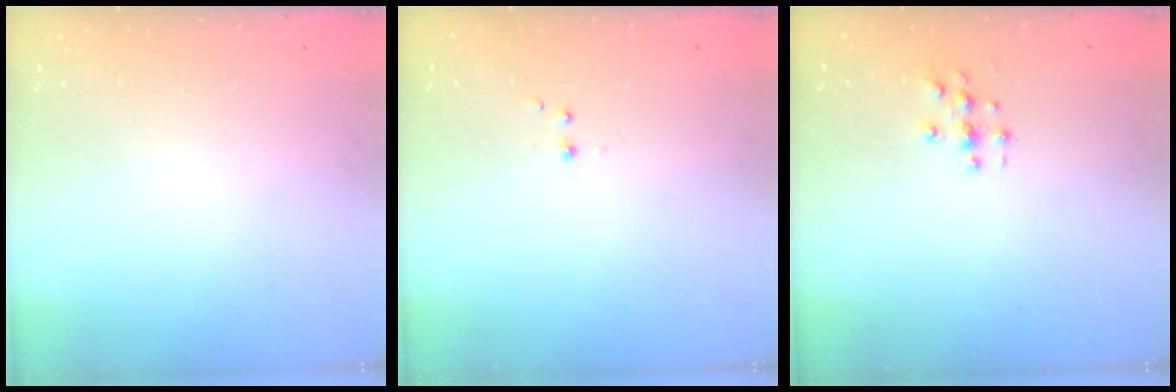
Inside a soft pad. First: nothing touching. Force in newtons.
{"total": 2.2, "press": 1.9, "slide": 1.2}
{"total": 3.0, "press": 3.0, "slide": 0.3}